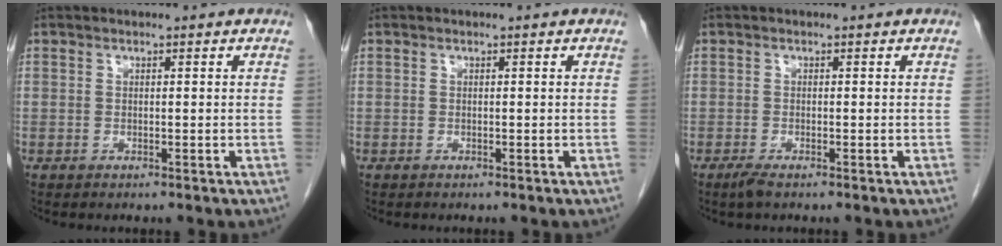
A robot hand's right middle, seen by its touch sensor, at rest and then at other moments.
{"total": 0.0}
{"total": 1.5, "force": [-1.1, 0.1, 1.0], "torque": [-0.030, -0.006, -0.022]}